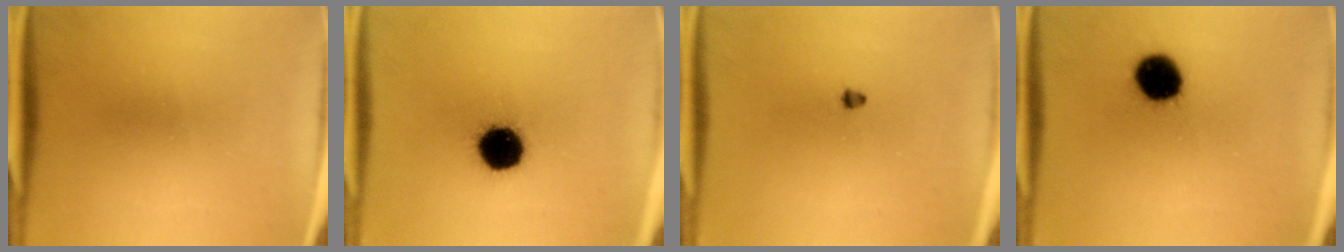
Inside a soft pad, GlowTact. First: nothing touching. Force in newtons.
{"total": 13.1}
{"total": 1.1}
{"total": 10.1}